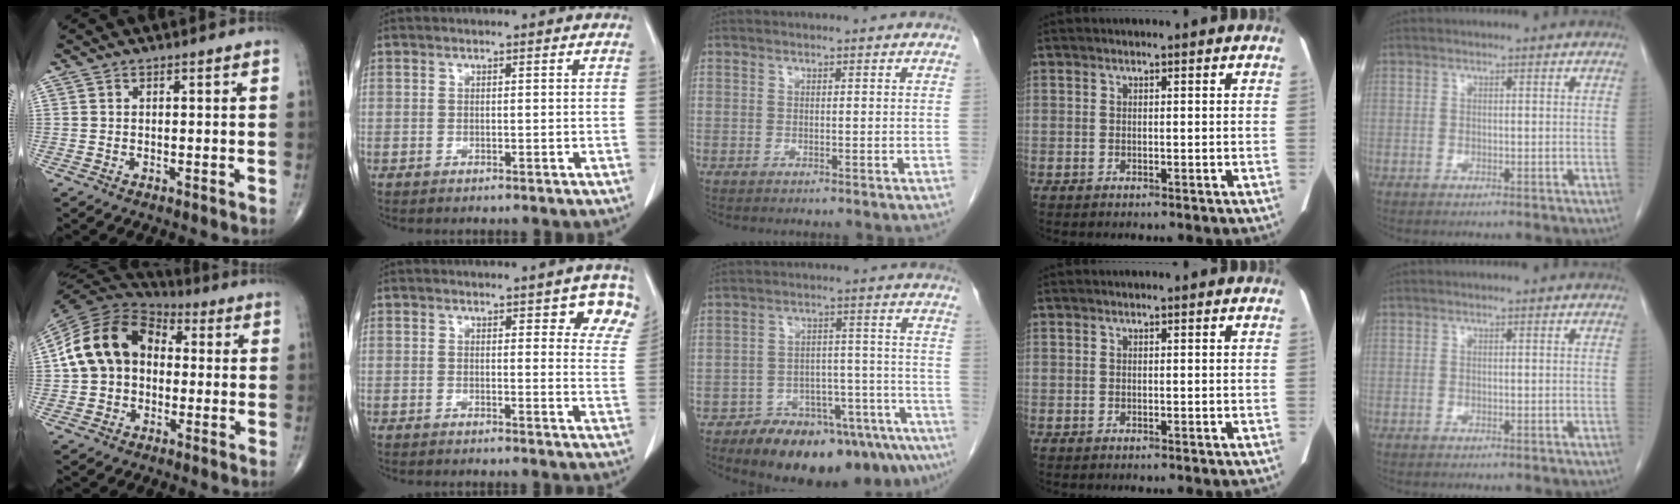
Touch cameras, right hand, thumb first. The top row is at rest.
{"thumb": {"total": 15.8, "force": [0.9, 12.0, 10.2], "torque": [-0.171, 0.039, 0.005]}, "index": {"total": 7.7, "force": [5.3, 2.3, 5.0], "torque": [-0.043, -0.013, 0.044]}, "middle": {"total": 17.8, "force": [-13.7, 5.3, 10.0], "torque": [-0.071, 0.033, -0.191]}}